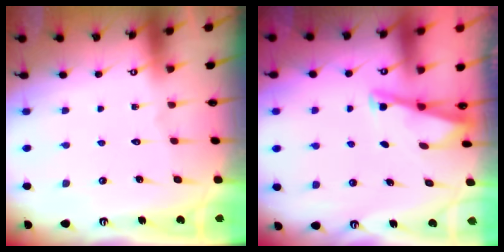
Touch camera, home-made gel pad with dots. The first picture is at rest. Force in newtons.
{"total": 2.7, "press": 2.7, "slide": 0.3}